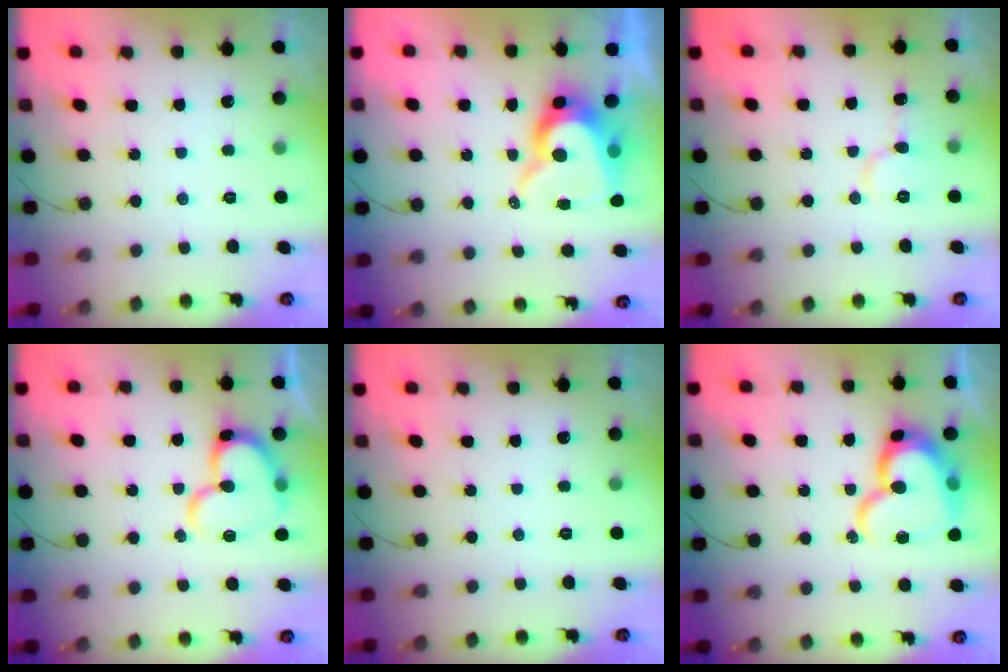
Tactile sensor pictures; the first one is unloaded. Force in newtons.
{"total": 12.8, "press": 12.8, "slide": 0.9}
{"total": 7.3, "press": 7.3, "slide": 1.0}
{"total": 15.0, "press": 14.8, "slide": 1.8}
{"total": 0.0}
{"total": 17.9, "press": 17.8, "slide": 1.3}